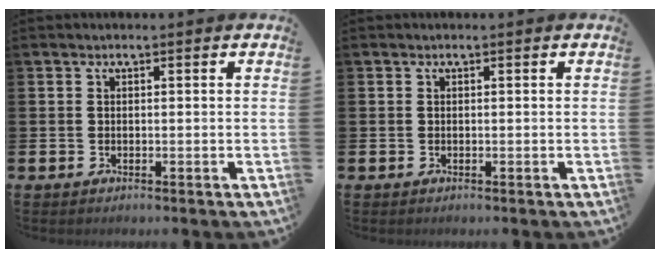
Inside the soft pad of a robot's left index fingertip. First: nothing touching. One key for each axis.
{"total": 0.0}